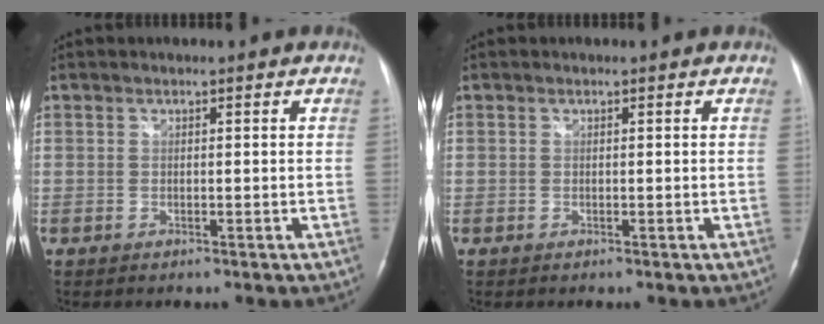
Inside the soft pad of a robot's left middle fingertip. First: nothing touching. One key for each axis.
{"total": 0.0}